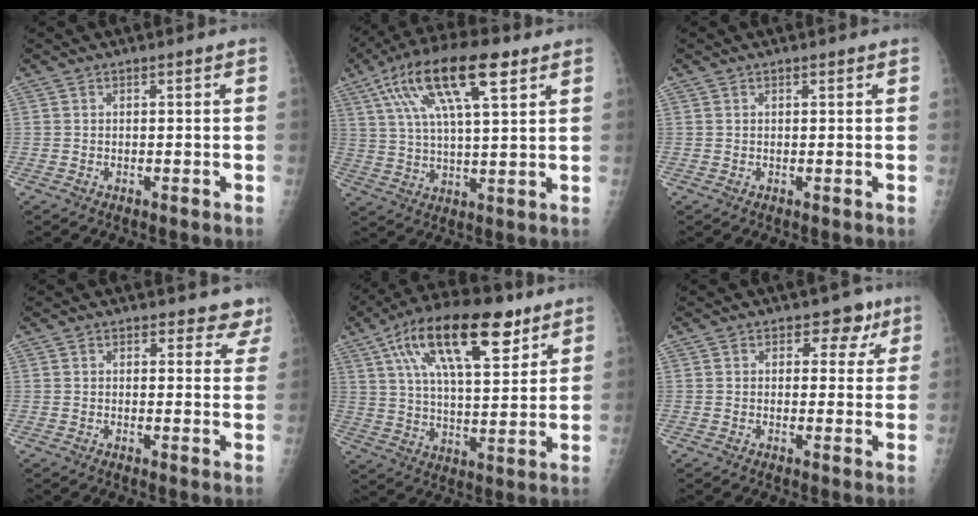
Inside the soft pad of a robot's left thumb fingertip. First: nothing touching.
{"total": 17.5, "force": [8.4, 5.7, 14.3], "torque": [-0.255, 0.002, 0.148]}
{"total": 0.5, "force": [0.4, 0.2, 0.3], "torque": [-0.005, -0.002, 0.005]}
{"total": 5.2, "force": [4.6, 2.3, 0.9], "torque": [0.030, -0.023, 0.038]}
{"total": 21.0, "force": [10.9, 8.4, 15.9], "torque": [-0.248, -0.017, 0.183]}
{"total": 5.2, "force": [2.9, 3.7, 2.3], "torque": [0.011, -0.007, 0.031]}